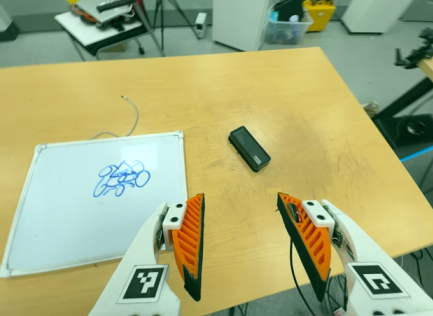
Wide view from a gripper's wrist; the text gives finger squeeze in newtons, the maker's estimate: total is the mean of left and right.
{"total": 0.0}